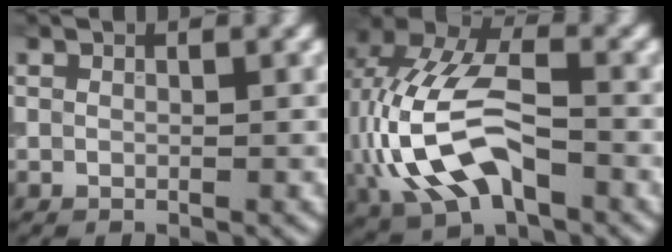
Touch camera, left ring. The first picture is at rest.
{"total": 10.0, "force": [-2.4, 5.6, 7.9], "torque": [-0.167, 0.013, -0.054]}